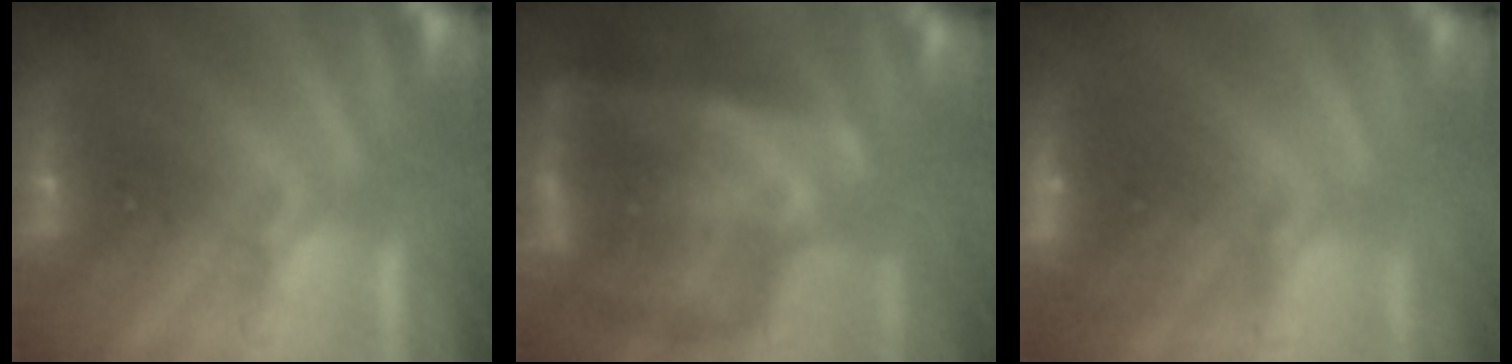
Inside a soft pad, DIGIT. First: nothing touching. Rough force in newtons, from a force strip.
{"total": 11.3}
{"total": 2.9}